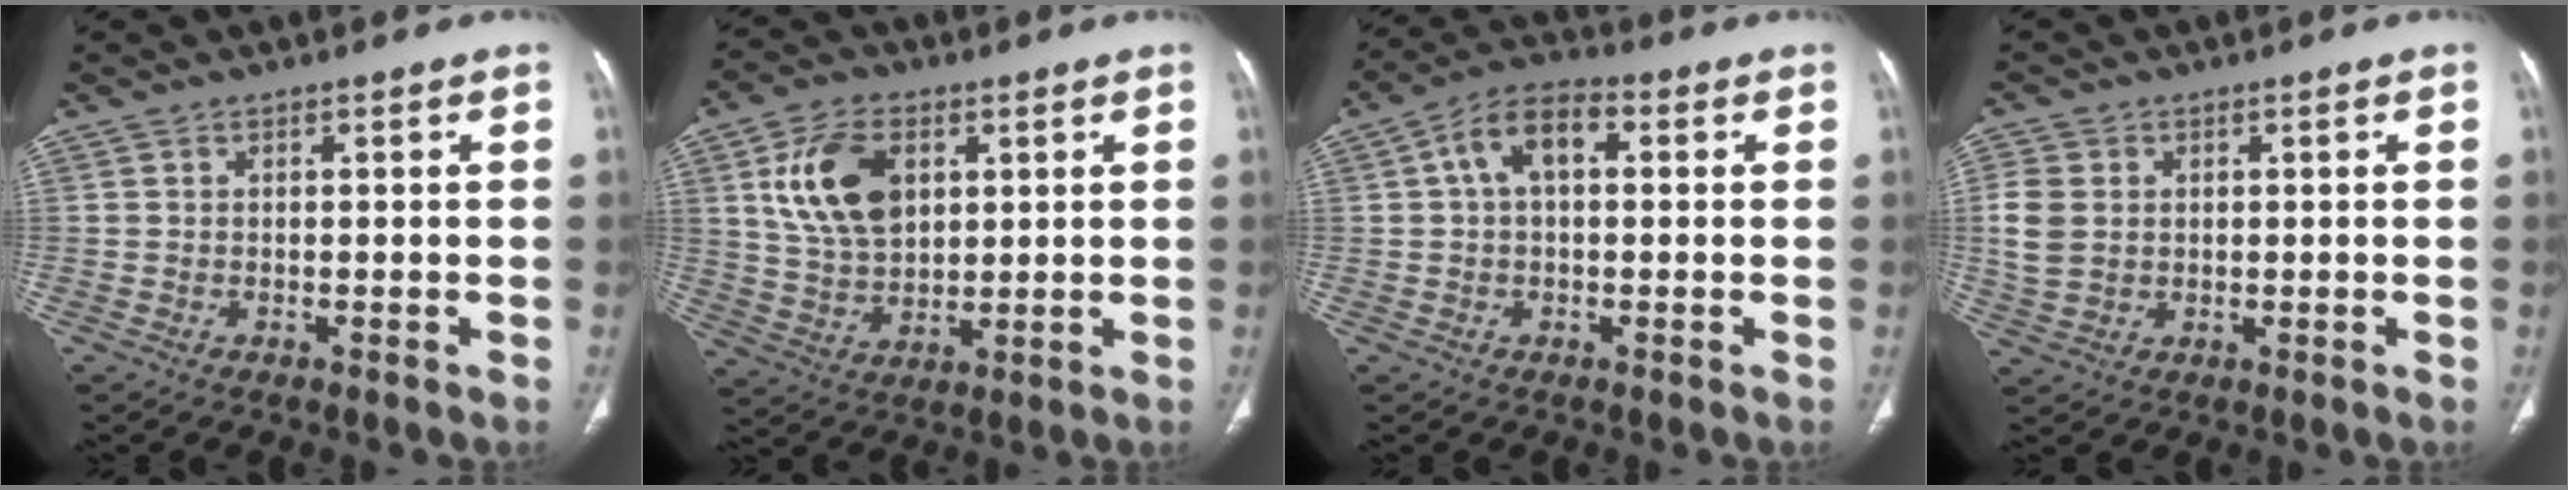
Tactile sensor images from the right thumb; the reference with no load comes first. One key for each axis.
{"total": 13.0, "fx": 4.1, "fy": 8.3, "fz": 9.1, "tx": -0.150, "ty": -0.010, "tz": 0.083}
{"total": 10.9, "fx": 2.6, "fy": 6.0, "fz": 8.7, "tx": -0.145, "ty": 0.031, "tz": 0.035}
{"total": 6.4, "fx": 0.9, "fy": 5.0, "fz": 3.8, "tx": -0.081, "ty": 0.001, "tz": 0.022}